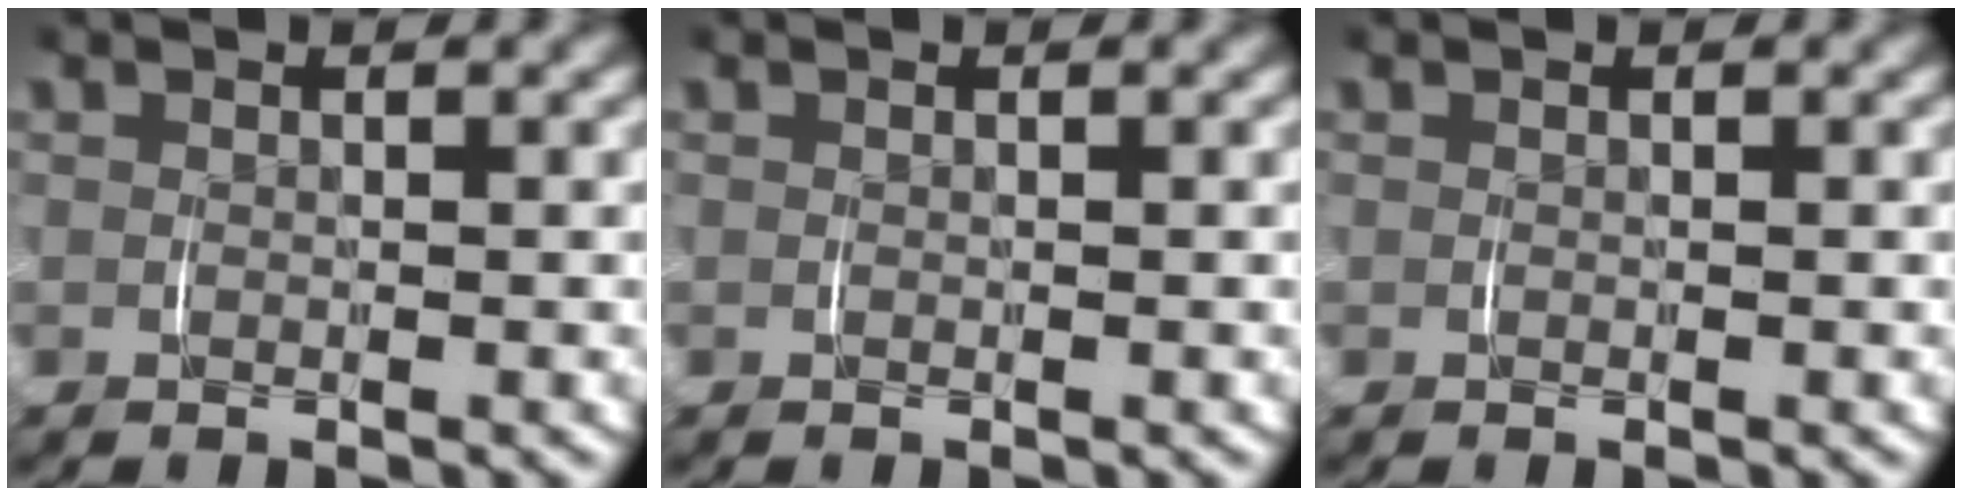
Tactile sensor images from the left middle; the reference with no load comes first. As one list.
[{"total": 0.0}, {"total": 0.0}]